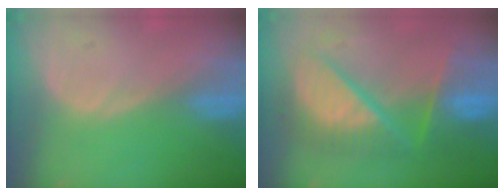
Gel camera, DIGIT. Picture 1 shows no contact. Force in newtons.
{"total": 11.0, "press": 10.9, "slide": 1.1}